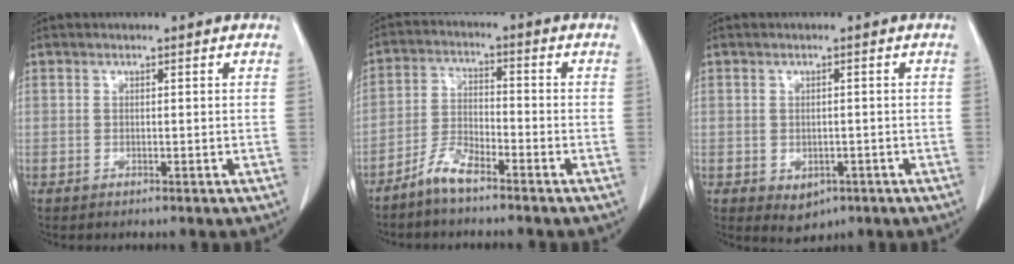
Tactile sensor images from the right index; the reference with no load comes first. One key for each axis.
{"total": 5.4, "fx": -4.3, "fy": 1.1, "fz": 3.0, "tx": -0.067, "ty": -0.004, "tz": -0.088}
{"total": 3.3, "fx": -1.3, "fy": 2.4, "fz": 1.8, "tx": -0.021, "ty": -0.001, "tz": -0.003}